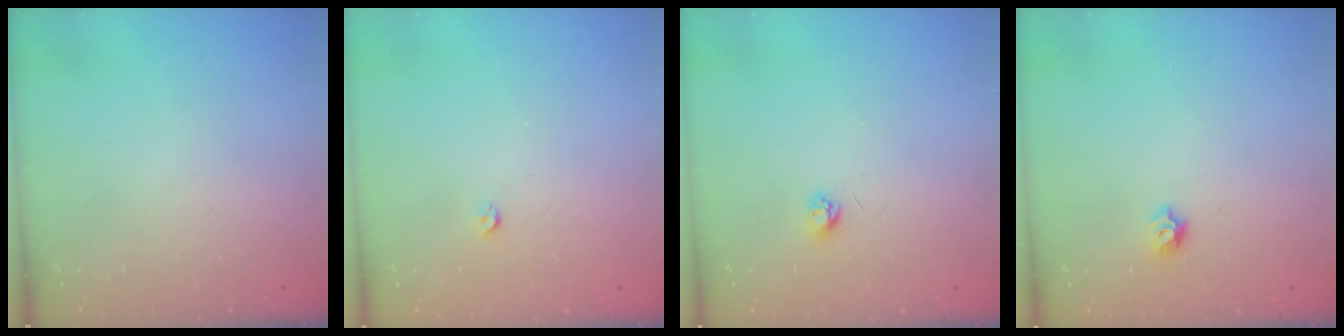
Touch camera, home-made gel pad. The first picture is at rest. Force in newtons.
{"total": 2.8, "press": 2.8, "slide": 0.5}
{"total": 3.7, "press": 3.7, "slide": 0.3}
{"total": 5.7, "press": 5.6, "slide": 0.7}